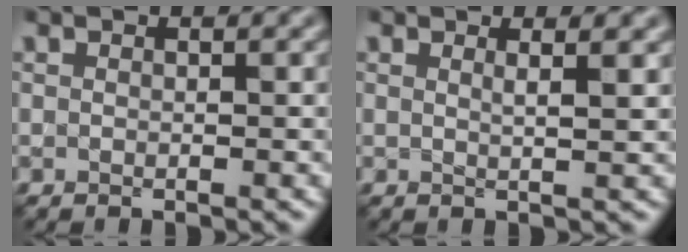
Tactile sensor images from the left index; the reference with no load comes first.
{"total": 1.7, "force": [0.9, 0.5, 1.3], "torque": [-0.010, 0.000, 0.004]}